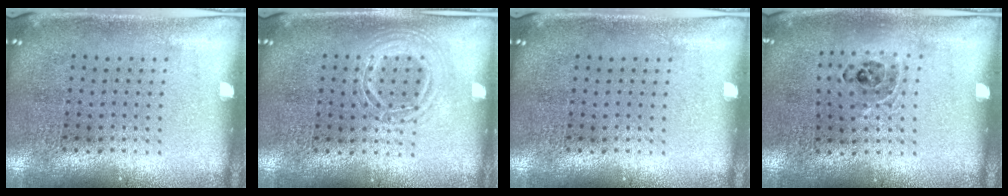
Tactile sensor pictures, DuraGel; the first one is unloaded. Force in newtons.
{"total": 1.2, "press": 1.2, "slide": 0.1}
{"total": 0.0}
{"total": 0.9, "press": 0.9, "slide": 0.1}